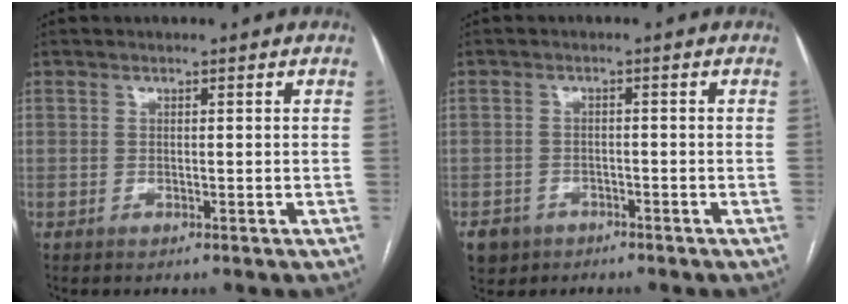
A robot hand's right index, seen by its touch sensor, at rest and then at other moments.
{"total": 4.0, "force": [-2.5, 3.1, 0.5], "torque": [-0.011, 0.006, -0.036]}